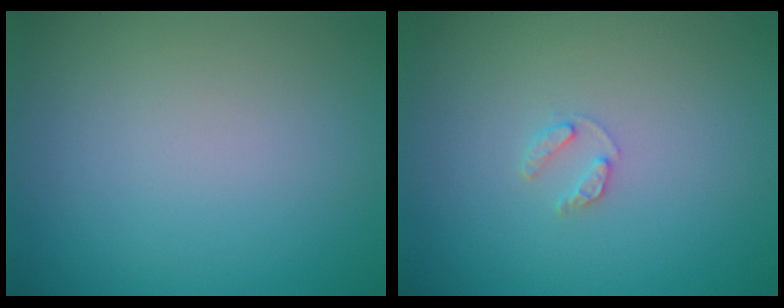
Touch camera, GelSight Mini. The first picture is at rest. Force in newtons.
{"total": 1.1, "press": 1.1, "slide": 0.2}